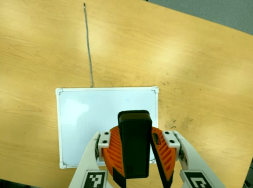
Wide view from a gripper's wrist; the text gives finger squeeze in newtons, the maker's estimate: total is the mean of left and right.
{"total": 8.5, "left": 9.1, "right": 8.0}